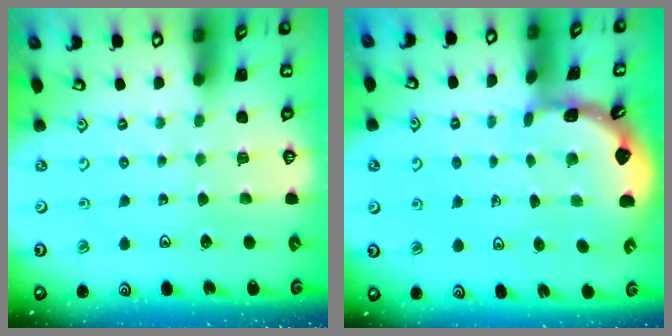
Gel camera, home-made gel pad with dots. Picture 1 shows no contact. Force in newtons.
{"total": 1.6, "press": 1.6, "slide": 0.2}